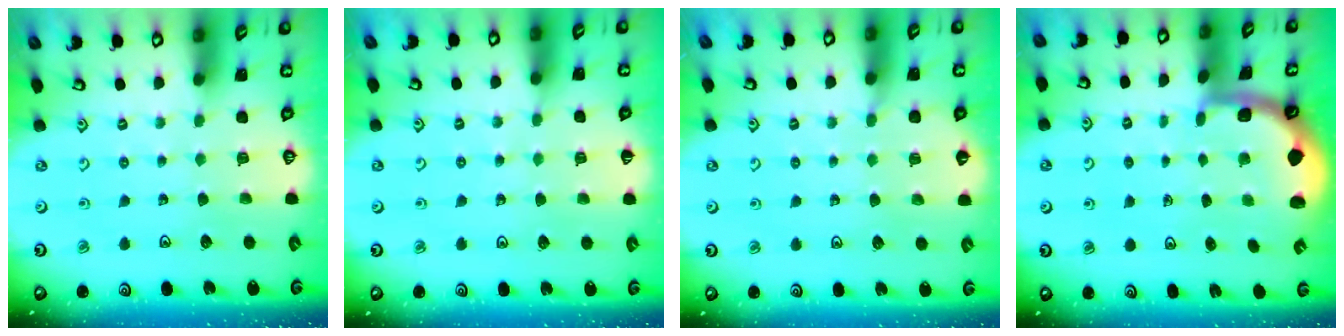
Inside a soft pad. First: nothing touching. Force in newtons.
{"total": 3.0, "press": 2.9, "slide": 0.6}
{"total": 3.4, "press": 3.4, "slide": 0.4}
{"total": 1.5, "press": 1.5, "slide": 0.2}